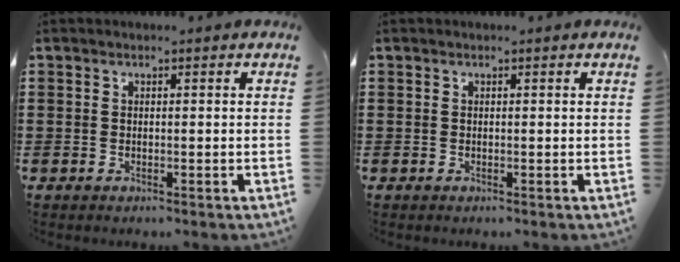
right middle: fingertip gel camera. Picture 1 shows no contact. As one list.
[{"total": 0.0}]